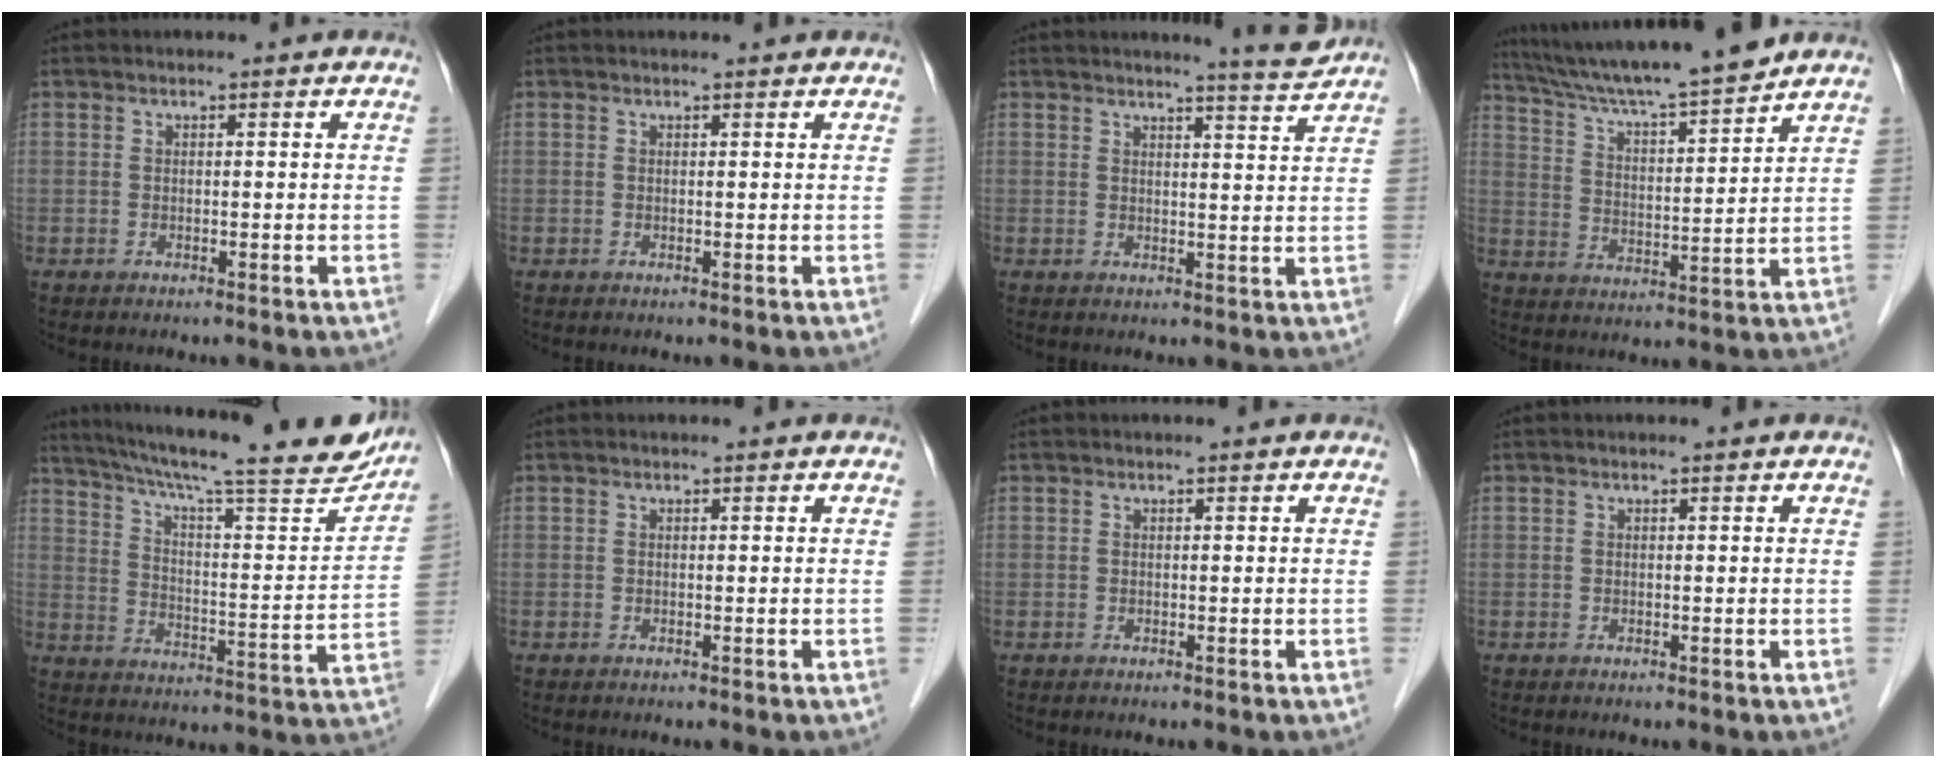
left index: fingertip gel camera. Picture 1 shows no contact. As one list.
[{"total": 0.9, "force": [0.8, -0.1, 0.2], "torque": [-0.010, 0.001, 0.012]}, {"total": 3.2, "force": [2.9, -1.0, 0.5], "torque": [-0.017, -0.018, 0.039]}, {"total": 15.5, "force": [13.9, -0.4, 6.8], "torque": [-0.122, 0.007, 0.228]}, {"total": 25.8, "force": [22.2, 2.8, 12.8], "torque": [-0.204, -0.022, 0.299]}, {"total": 0.0}, {"total": 0.0}, {"total": 0.0}]